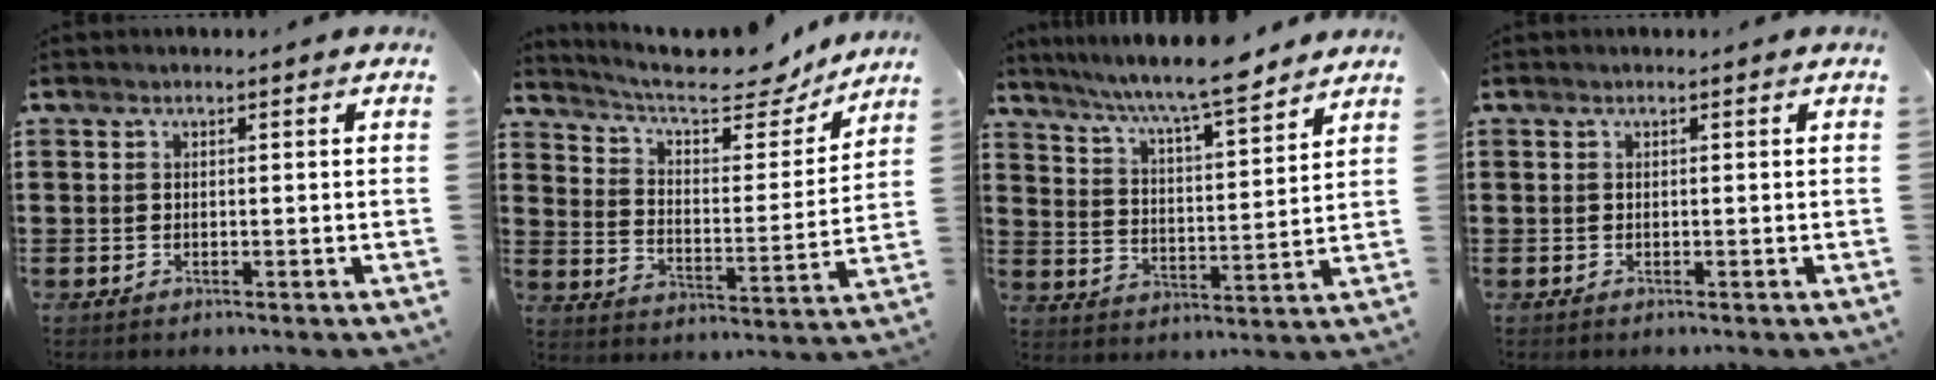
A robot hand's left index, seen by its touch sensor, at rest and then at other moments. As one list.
[{"total": 10.0, "force": [8.8, 1.7, 4.4], "torque": [-0.097, -0.064, 0.146]}, {"total": 7.5, "force": [6.7, 0.1, 3.4], "torque": [-0.090, -0.038, 0.112]}, {"total": 0.0}]